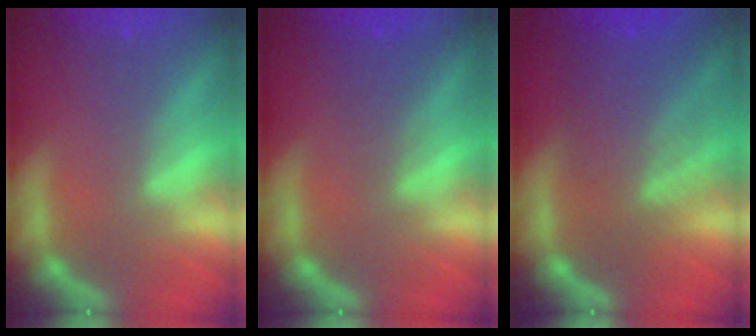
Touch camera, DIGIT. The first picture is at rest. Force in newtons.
{"total": 1.9}
{"total": 7.1}